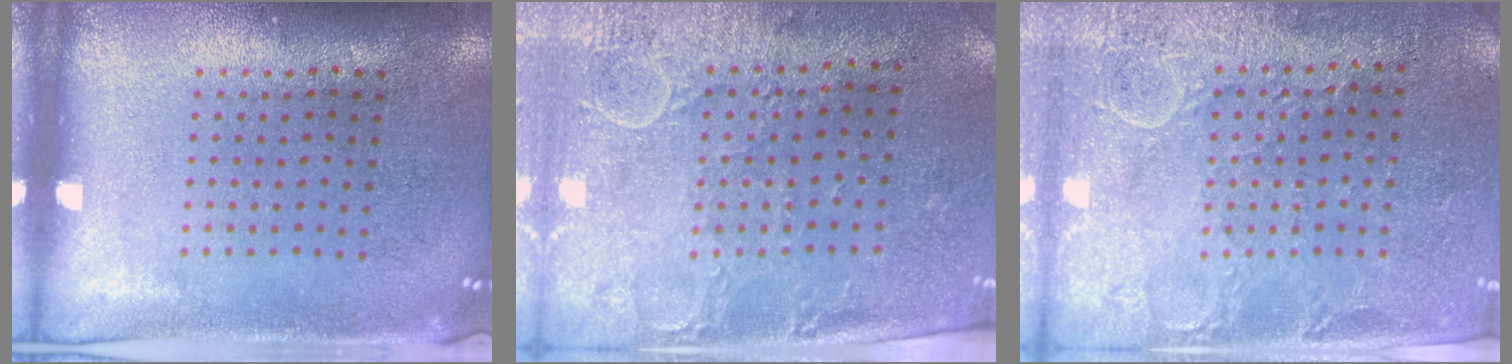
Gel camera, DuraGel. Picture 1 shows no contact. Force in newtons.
{"total": 3.0, "press": 2.4, "slide": 1.7}
{"total": 2.8, "press": 2.7, "slide": 0.8}